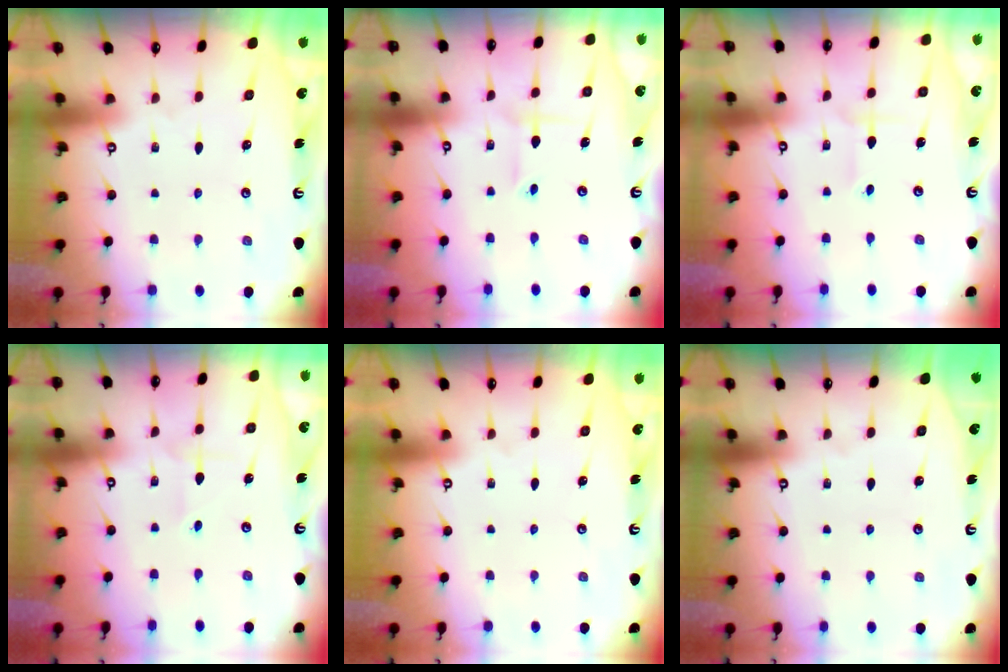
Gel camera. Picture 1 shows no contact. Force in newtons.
{"total": 3.0, "press": 2.9, "slide": 0.7}
{"total": 2.9, "press": 2.9, "slide": 0.3}
{"total": 2.5, "press": 2.5, "slide": 0.3}
{"total": 0.0}
{"total": 0.0}